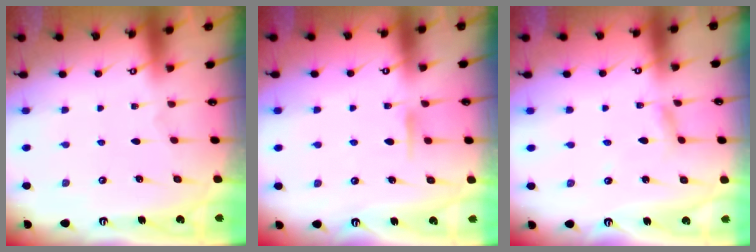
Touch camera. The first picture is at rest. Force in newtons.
{"total": 6.7, "press": 6.7, "slide": 0.7}
{"total": 2.6, "press": 2.6, "slide": 0.2}